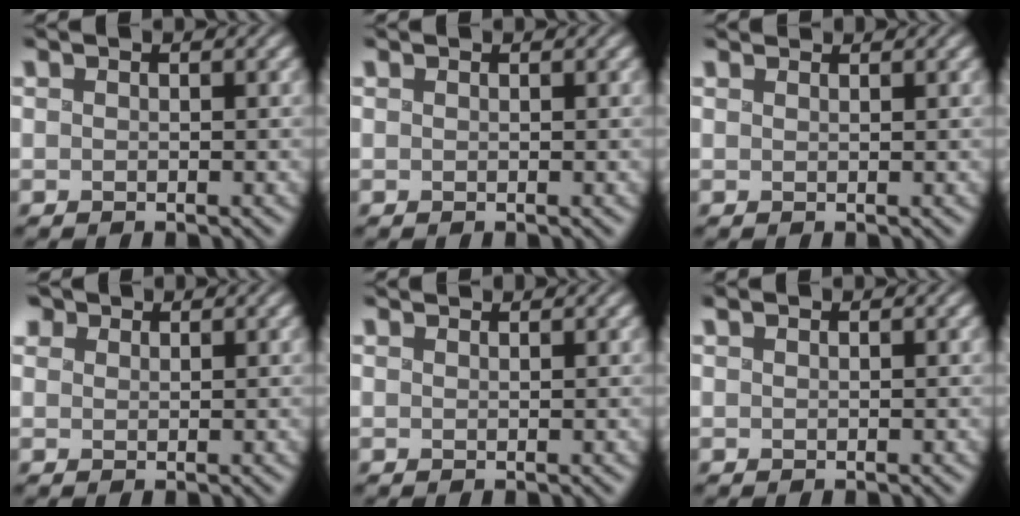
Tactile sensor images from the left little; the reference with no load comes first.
{"total": 0.0}
{"total": 1.2, "force": [1.2, 0.0, 0.1], "torque": [-0.006, 0.007, 0.023]}
{"total": 1.9, "force": [1.4, 1.1, 0.6], "torque": [-0.022, 0.000, 0.032]}
{"total": 1.1, "force": [1.1, -0.1, 0.1], "torque": [-0.005, 0.008, 0.022]}
{"total": 0.5, "force": [0.4, 0.2, 0.2], "torque": [-0.005, 0.003, 0.009]}